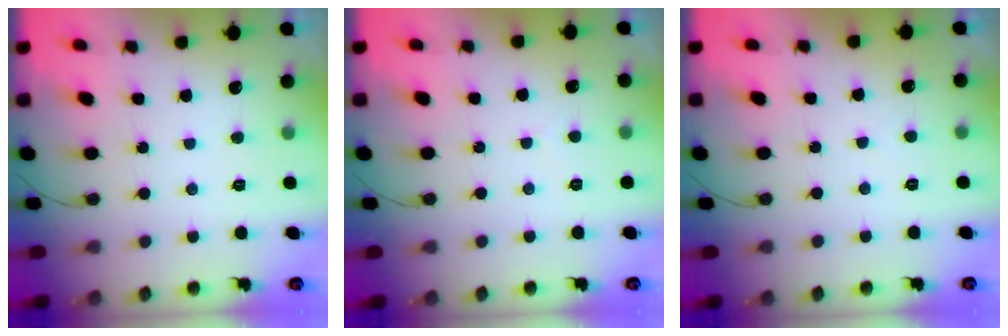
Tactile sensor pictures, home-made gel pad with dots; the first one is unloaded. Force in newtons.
{"total": 2.7, "press": 2.7, "slide": 0.2}
{"total": 0.8, "press": 0.7, "slide": 0.3}